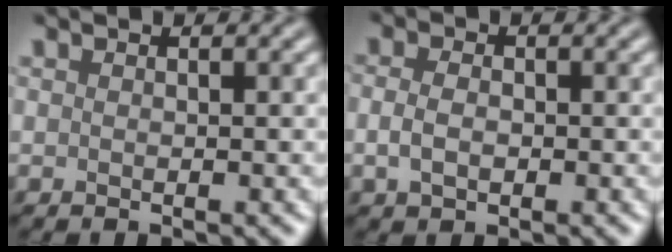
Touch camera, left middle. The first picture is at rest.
{"total": 2.2, "force": [-0.4, 1.4, 1.6], "torque": [-0.042, 0.000, -0.009]}